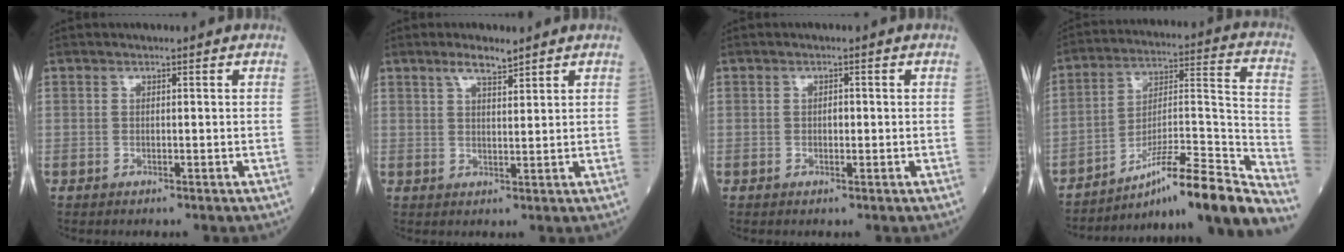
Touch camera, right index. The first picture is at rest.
{"total": 3.3, "force": [2.6, 0.6, 2.0], "torque": [-0.043, 0.005, 0.049]}
{"total": 0.9, "force": [-0.1, 0.5, 0.7], "torque": [-0.013, 0.001, -0.002]}
{"total": 21.3, "force": [-17.7, -0.6, 11.8], "torque": [-0.153, 0.014, -0.281]}